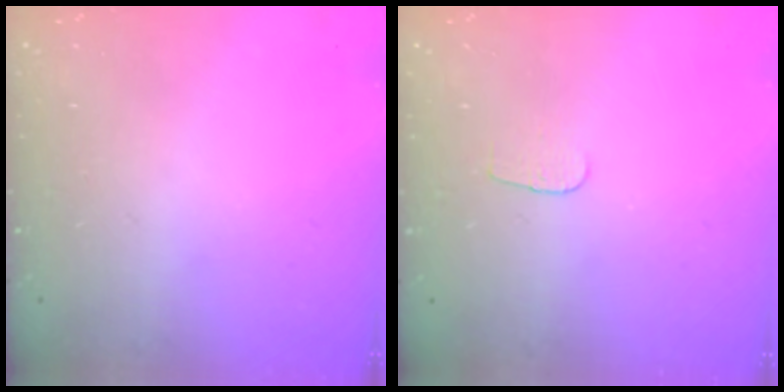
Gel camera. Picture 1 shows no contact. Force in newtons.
{"total": 2.9, "press": 2.8, "slide": 0.3}